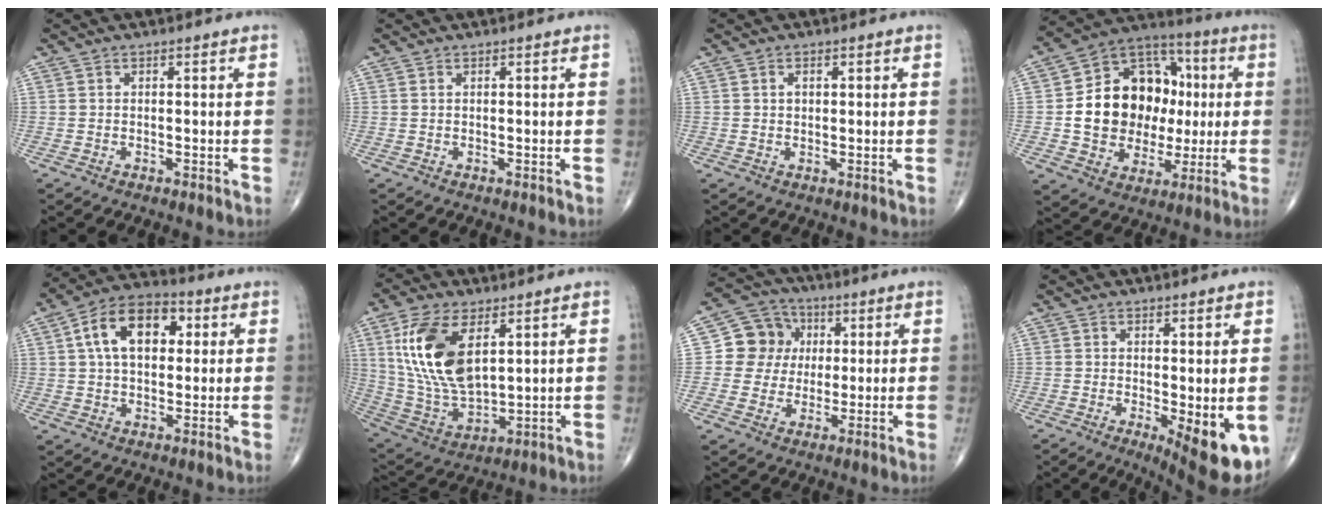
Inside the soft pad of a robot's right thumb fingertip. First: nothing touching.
{"total": 0.0}
{"total": 1.5, "force": [0.5, 1.1, 1.0], "torque": [-0.013, -0.001, 0.008]}
{"total": 20.9, "force": [1.2, 15.9, 13.6], "torque": [-0.175, 0.028, 0.027]}
{"total": 13.4, "force": [3.2, 8.4, 9.9], "torque": [-0.144, 0.018, 0.044]}
{"total": 17.3, "force": [5.9, 8.7, 13.7], "torque": [-0.265, -0.024, 0.124]}
{"total": 9.9, "force": [1.6, 9.2, 3.3], "torque": [-0.016, 0.007, 0.019]}
{"total": 9.6, "force": [-2.4, 3.1, 8.8], "torque": [-0.109, -0.022, -0.024]}